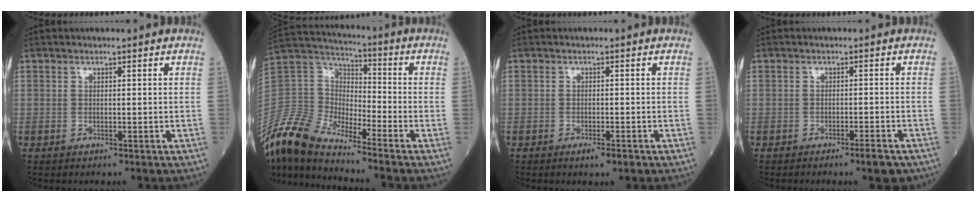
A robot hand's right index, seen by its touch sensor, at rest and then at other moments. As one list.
[{"total": 12.1, "force": [-10.8, 2.4, 4.8], "torque": [-0.122, 0.021, -0.218]}, {"total": 1.9, "force": [-1.2, 0.3, 1.5], "torque": [-0.017, -0.001, -0.018]}, {"total": 2.7, "force": [-1.9, 0.2, 2.0], "torque": [-0.024, -0.002, -0.024]}]